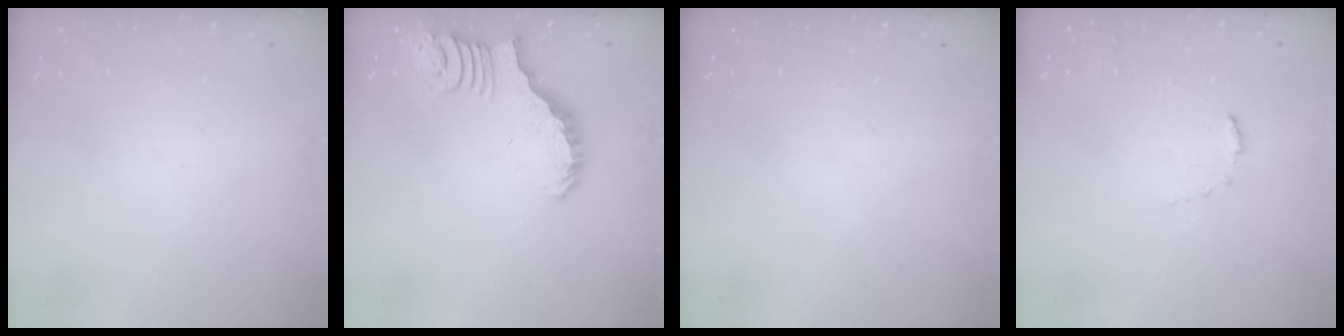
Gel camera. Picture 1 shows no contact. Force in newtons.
{"total": 2.5, "press": 2.5, "slide": 0.5}
{"total": 0.0}
{"total": 3.6, "press": 3.6, "slide": 0.4}